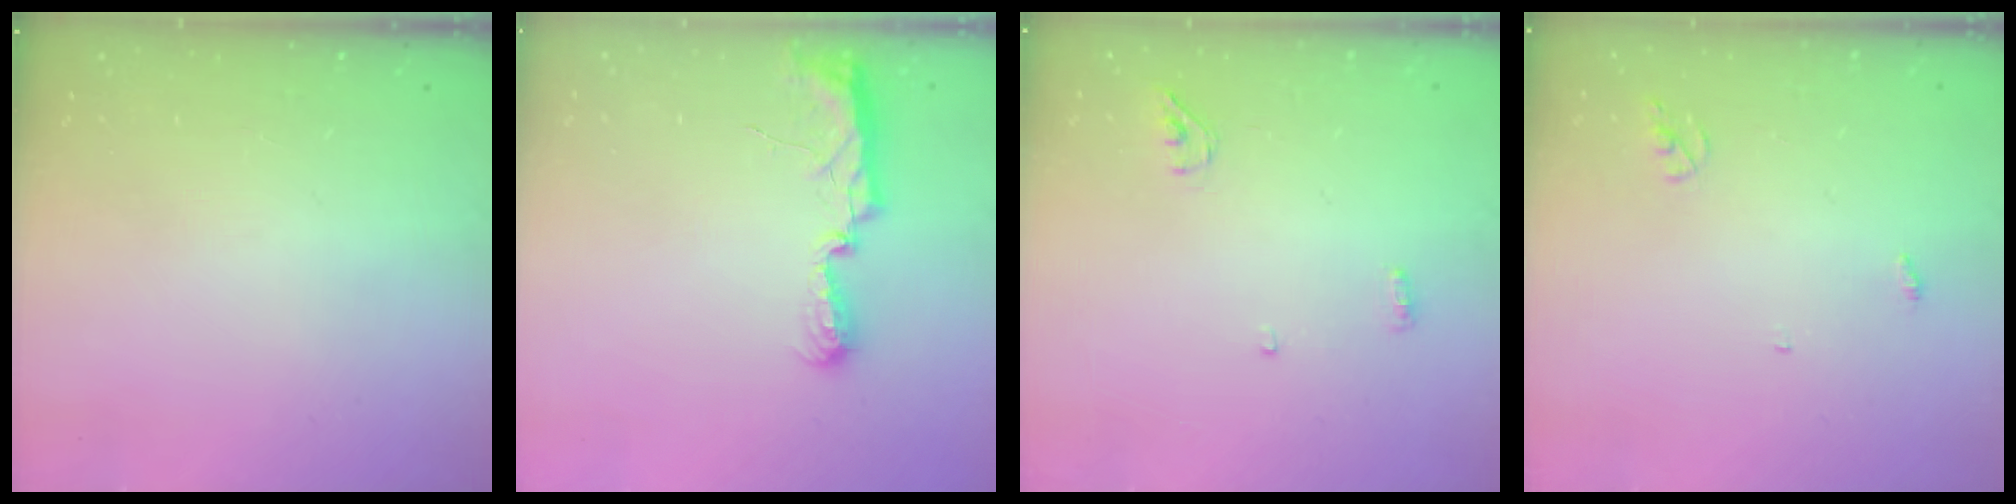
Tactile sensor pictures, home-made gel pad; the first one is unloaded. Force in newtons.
{"total": 11.5, "press": 10.2, "slide": 5.3}
{"total": 3.2, "press": 3.0, "slide": 1.2}
{"total": 2.6, "press": 2.6, "slide": 0.2}